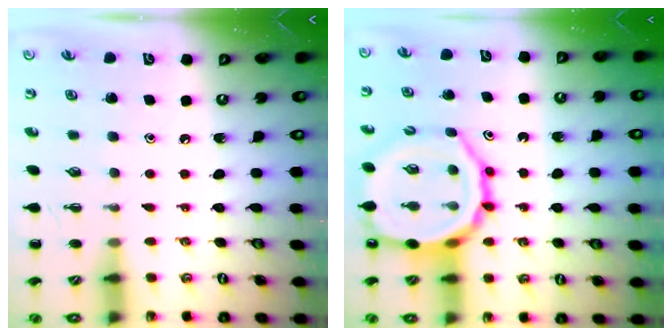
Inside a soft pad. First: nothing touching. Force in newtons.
{"total": 17.3, "press": 17.1, "slide": 2.7}